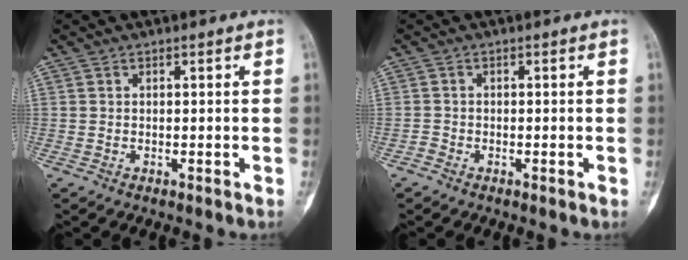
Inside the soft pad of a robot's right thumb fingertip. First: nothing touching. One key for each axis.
{"total": 1.3, "fx": -0.9, "fy": 0.9, "fz": 0.4, "tx": 0.002, "ty": 0.003, "tz": -0.024}